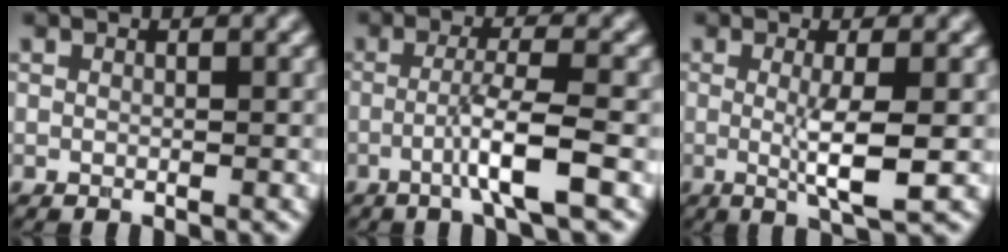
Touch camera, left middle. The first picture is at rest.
{"total": 4.2, "force": [-1.4, 0.3, 3.9], "torque": [-0.067, 0.011, -0.038]}
{"total": 4.1, "force": [-0.2, 0.6, 4.1], "torque": [-0.073, -0.009, -0.002]}